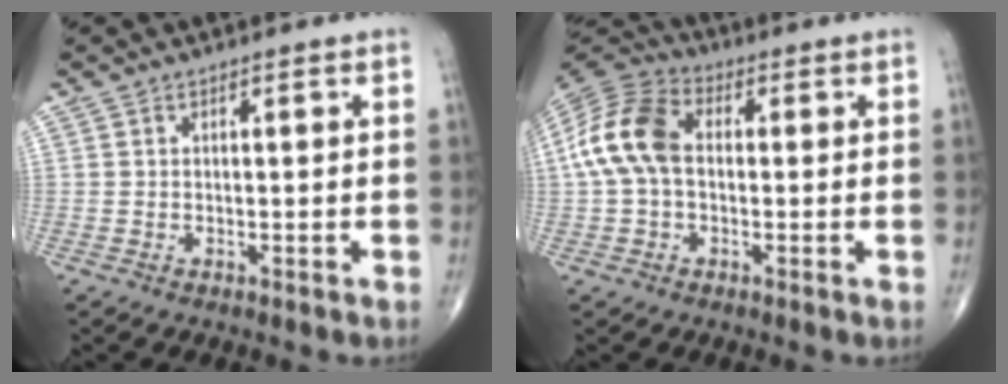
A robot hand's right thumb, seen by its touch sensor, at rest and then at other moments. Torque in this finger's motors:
{"motor_torque": [0.10, 0.89, 1.19, 0.14, 0.43]}